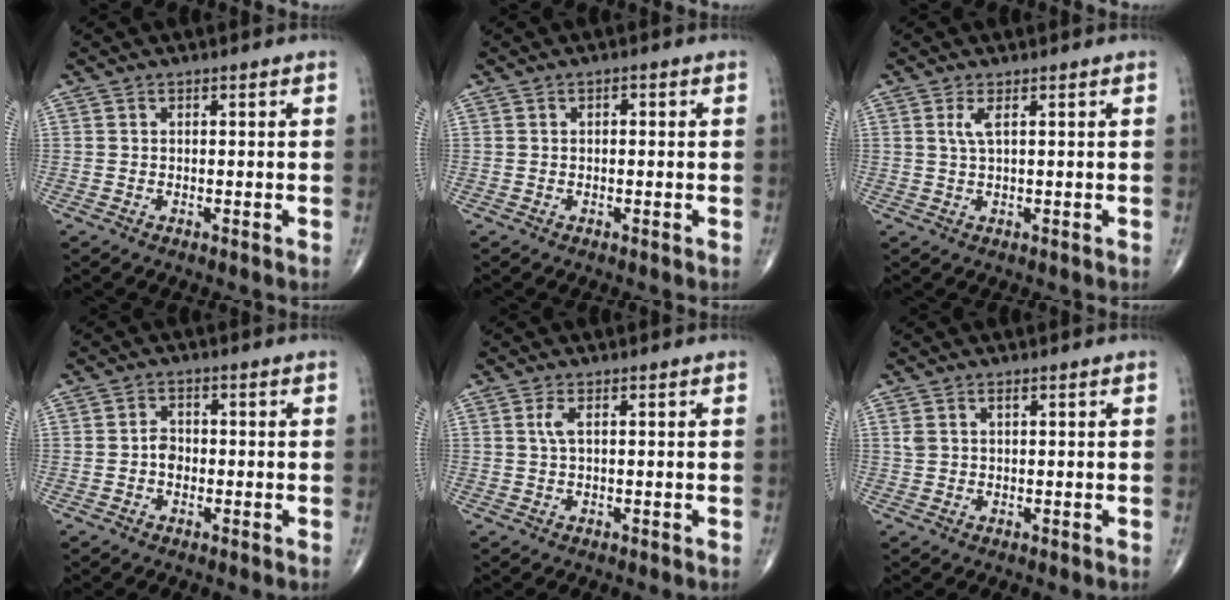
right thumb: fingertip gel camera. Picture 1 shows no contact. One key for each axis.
{"total": 1.1, "fx": 0.2, "fy": 0.5, "fz": 0.9, "tx": -0.015, "ty": 0.003, "tz": 0.003}
{"total": 2.1, "fx": 0.8, "fy": 0.3, "fz": 1.9, "tx": -0.052, "ty": 0.000, "tz": 0.021}
{"total": 2.5, "fx": -0.5, "fy": 1.8, "fz": 1.5, "tx": -0.017, "ty": 0.008, "tz": -0.015}
{"total": 1.7, "fx": 0.5, "fy": 0.4, "fz": 1.6, "tx": -0.047, "ty": 0.006, "tz": 0.013}
{"total": 1.6, "fx": 0.8, "fy": 0.7, "fz": 1.2, "tx": -0.032, "ty": 0.008, "tz": 0.024}